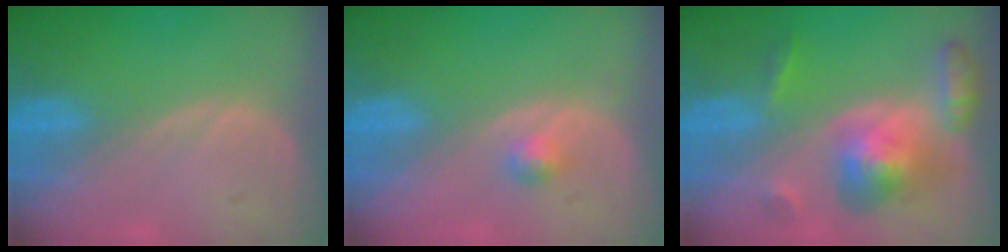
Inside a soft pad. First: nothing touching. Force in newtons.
{"total": 1.8, "press": 1.6, "slide": 0.9}
{"total": 7.8, "press": 7.8, "slide": 0.5}